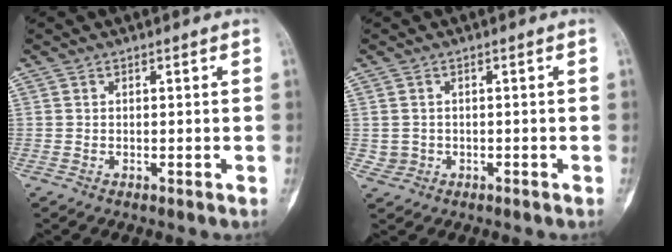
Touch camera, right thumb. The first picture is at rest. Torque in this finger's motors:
{"motor_torque": [0.23, 0.03, 0.12, -0.01, 0.00]}